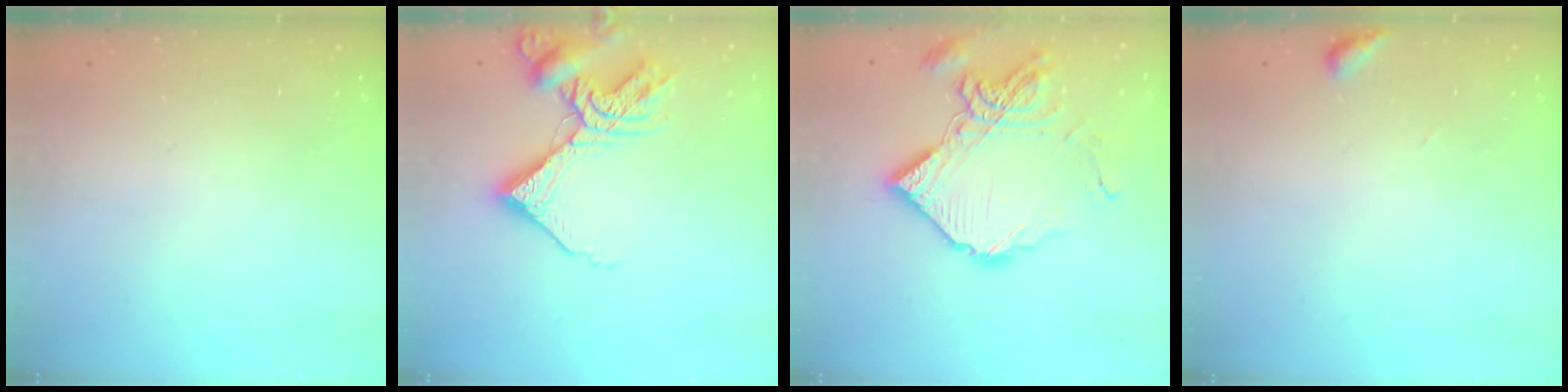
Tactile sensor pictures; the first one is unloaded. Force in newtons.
{"total": 11.7, "press": 11.6, "slide": 1.4}
{"total": 17.1, "press": 17.0, "slide": 1.8}
{"total": 2.6, "press": 2.6, "slide": 0.3}